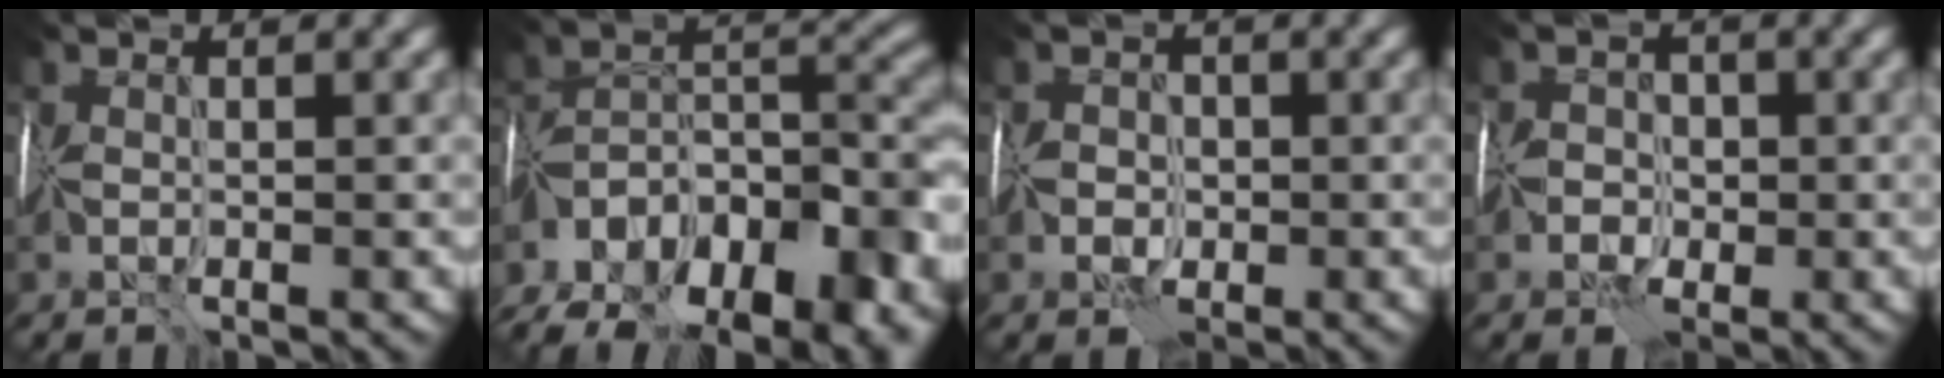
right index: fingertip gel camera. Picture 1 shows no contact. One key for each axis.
{"total": 13.4, "fx": -8.5, "fy": 7.0, "fz": 7.5, "tx": -0.153, "ty": 0.015, "tz": -0.122}
{"total": 1.0, "fx": -0.2, "fy": 1.0, "fz": -0.1, "tx": 0.010, "ty": 0.003, "tz": -0.006}
{"total": 1.5, "fx": -0.6, "fy": 1.4, "fz": -0.1, "tx": 0.024, "ty": 0.011, "tz": -0.017}